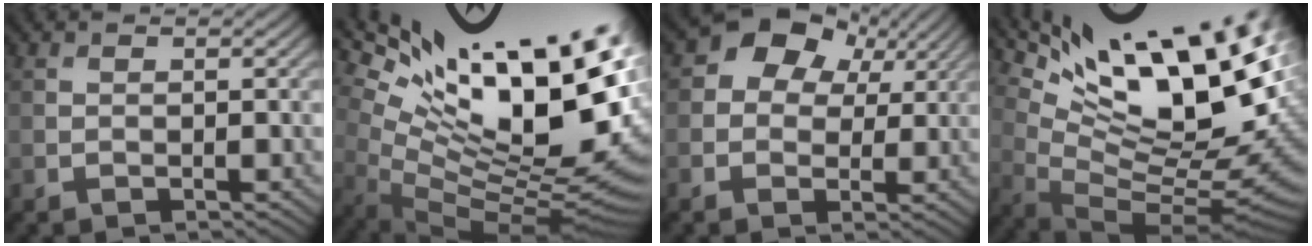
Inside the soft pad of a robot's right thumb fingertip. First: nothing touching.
{"total": 19.9, "force": [7.8, 7.3, 16.8], "torque": [-0.258, 0.000, 0.157]}
{"total": 7.6, "force": [2.9, 5.6, 4.1], "torque": [-0.071, 0.001, 0.035]}
{"total": 21.1, "force": [9.8, 7.7, 17.1], "torque": [-0.222, 0.021, 0.180]}